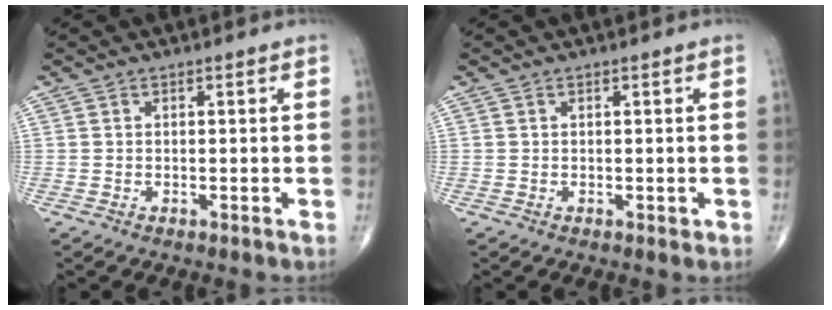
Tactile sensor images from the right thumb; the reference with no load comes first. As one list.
[{"total": 0.6, "force": [0.0, 0.3, 0.5], "torque": [-0.003, 0.000, 0.003]}]